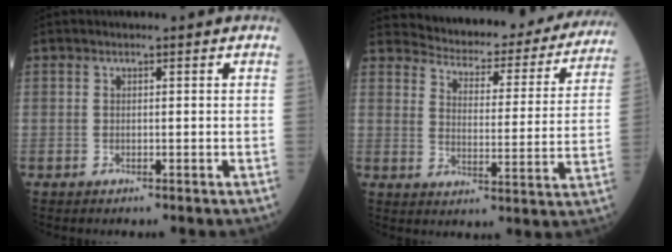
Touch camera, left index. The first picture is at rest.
{"total": 24.2, "force": [22.6, 5.7, 6.4], "torque": [-0.077, -0.060, 0.264]}